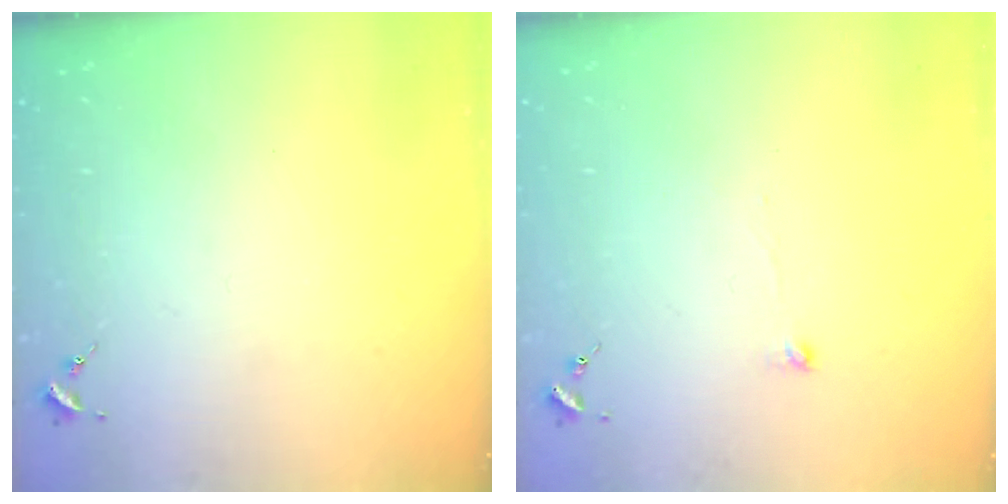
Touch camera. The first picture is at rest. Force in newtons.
{"total": 4.6, "press": 4.6, "slide": 0.4}